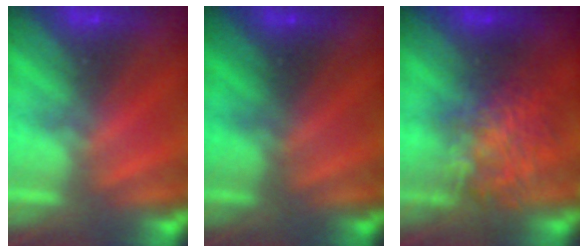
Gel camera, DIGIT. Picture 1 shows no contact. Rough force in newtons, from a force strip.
{"total": 2.0}
{"total": 7.8}